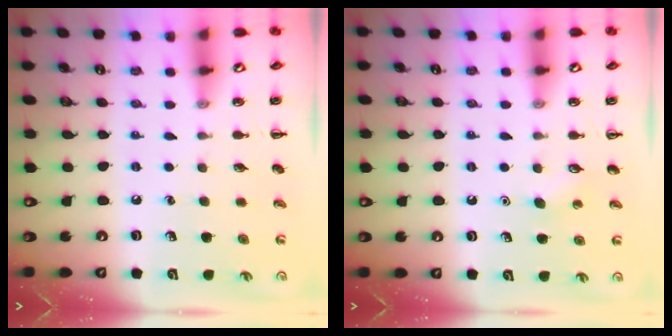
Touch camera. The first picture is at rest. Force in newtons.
{"total": 2.8, "press": 2.7, "slide": 0.7}